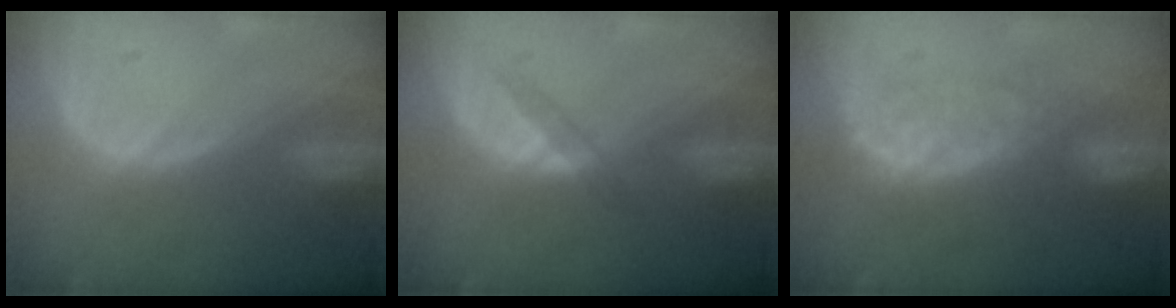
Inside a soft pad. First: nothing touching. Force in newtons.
{"total": 2.4, "press": 2.2, "slide": 1.1}
{"total": 8.0, "press": 7.3, "slide": 3.3}